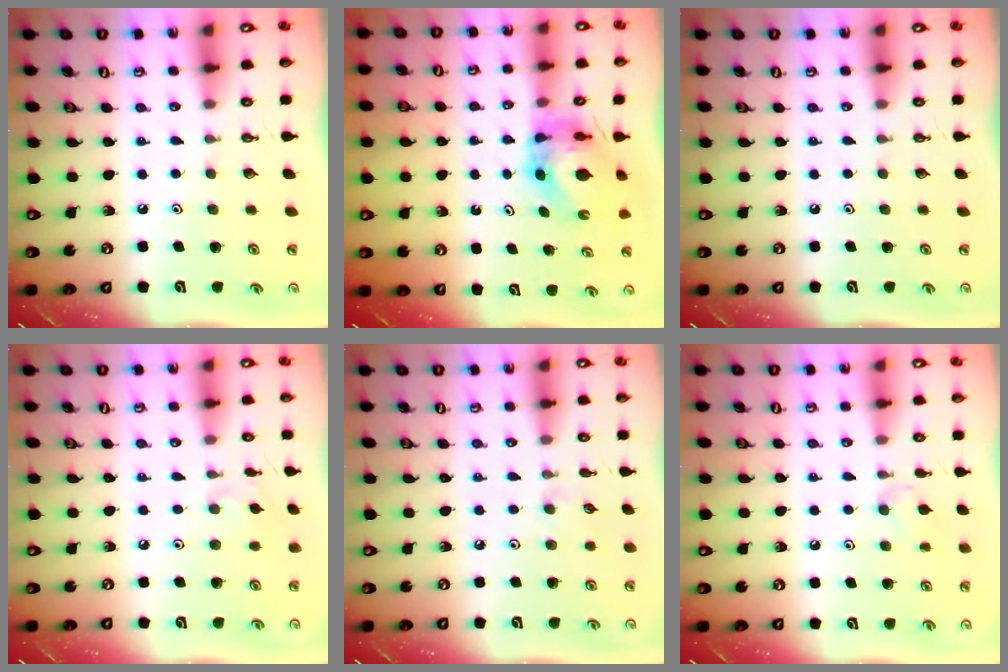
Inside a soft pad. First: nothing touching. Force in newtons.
{"total": 6.3, "press": 6.3, "slide": 0.6}
{"total": 0.0}
{"total": 3.3, "press": 3.2, "slide": 0.7}
{"total": 1.9, "press": 1.8, "slide": 0.3}
{"total": 5.2, "press": 5.2, "slide": 0.7}